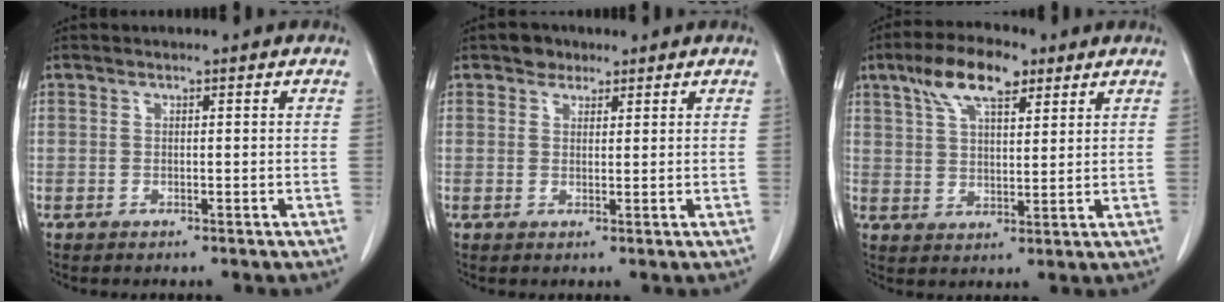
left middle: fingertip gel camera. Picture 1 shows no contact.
{"total": 2.2, "force": [1.5, 1.6, 0.5], "torque": [-0.007, 0.004, 0.023]}
{"total": 9.3, "force": [5.6, 3.3, 6.7], "torque": [-0.129, 0.018, 0.101]}